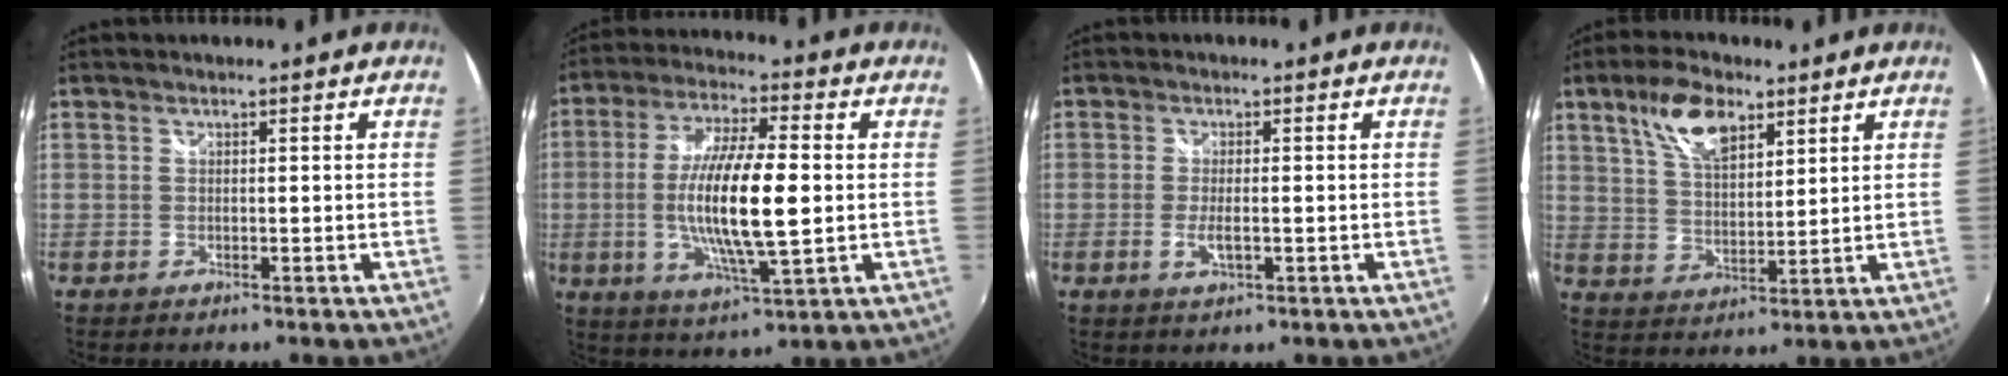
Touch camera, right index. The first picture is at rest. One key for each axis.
{"total": 15.6, "fx": -0.9, "fy": 3.3, "fz": 15.2, "tx": -0.292, "ty": -0.008, "tz": -0.015}
{"total": 3.5, "fx": -0.9, "fy": 1.0, "fz": 3.2, "tx": -0.062, "ty": -0.008, "tz": -0.015}
{"total": 10.0, "fx": 5.7, "fy": 4.5, "fz": 6.8, "tx": -0.127, "ty": 0.016, "tz": 0.109}